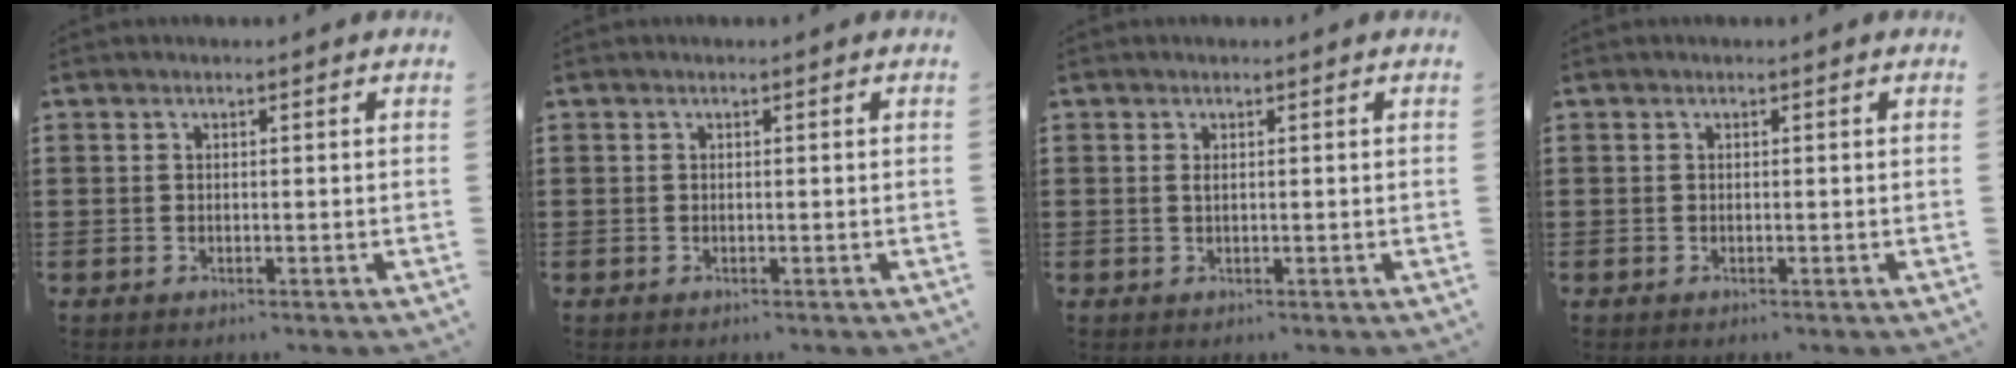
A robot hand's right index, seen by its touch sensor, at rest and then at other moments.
{"total": 0.0}
{"total": 0.7, "force": [0.2, 0.2, 0.6], "torque": [-0.015, 0.000, 0.004]}
{"total": 0.0}